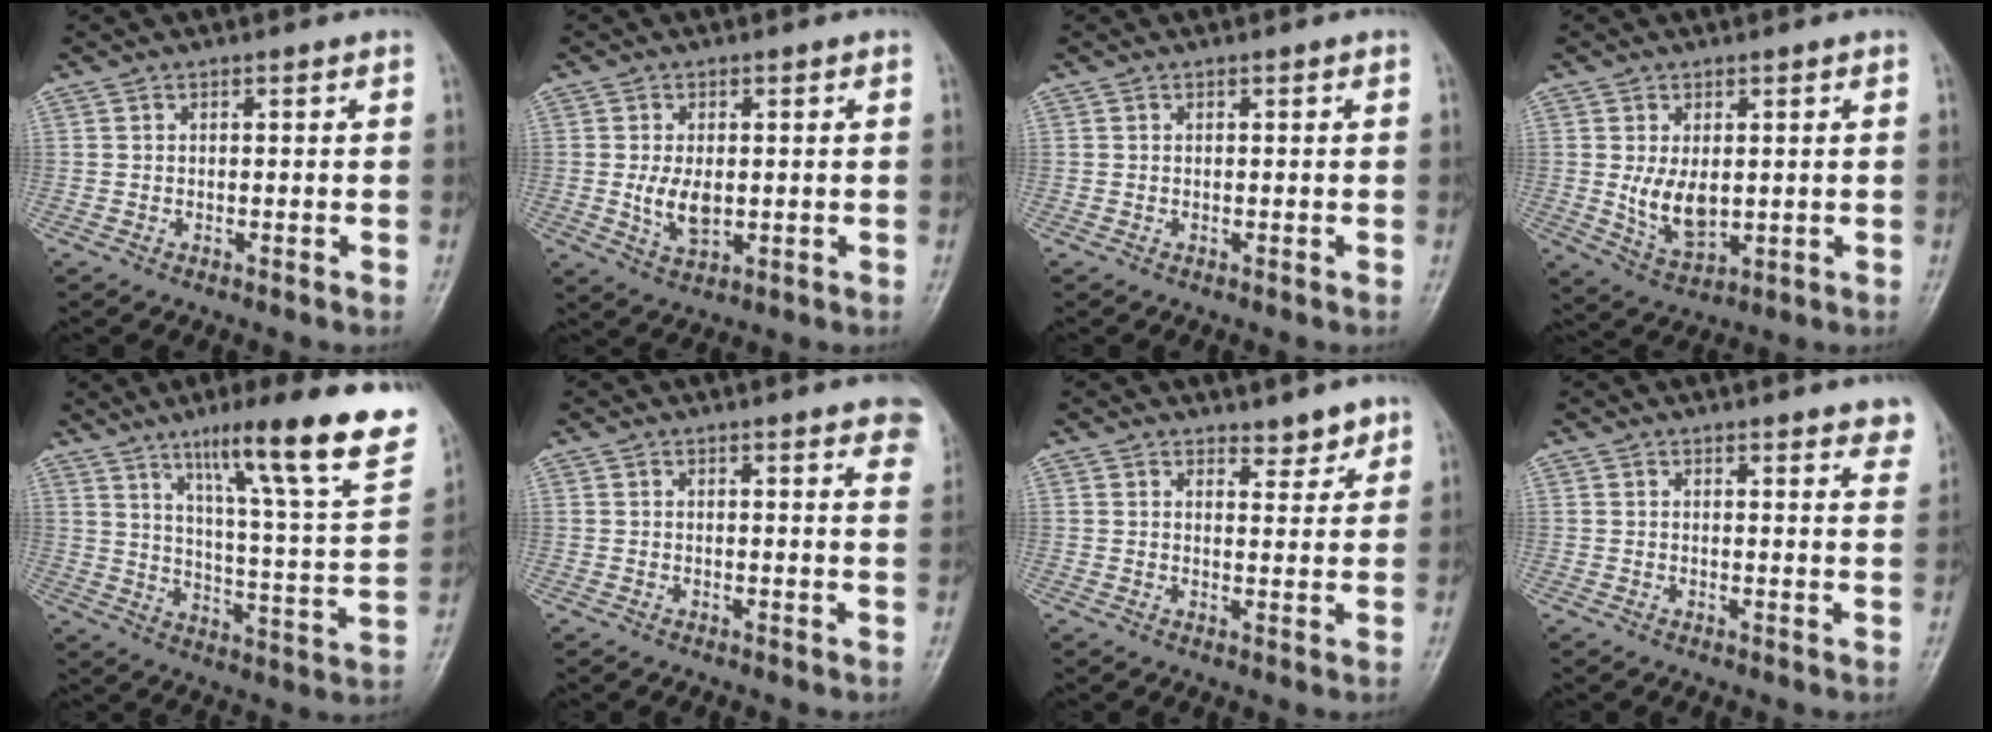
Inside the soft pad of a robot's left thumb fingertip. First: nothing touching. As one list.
[{"total": 5.4, "force": [-0.2, 3.0, 4.4], "torque": [-0.079, -0.010, 0.003]}, {"total": 0.0}, {"total": 7.0, "force": [0.4, 4.2, 5.6], "torque": [-0.089, -0.016, 0.022]}, {"total": 23.9, "force": [14.3, 3.1, 19.0], "torque": [-0.256, -0.051, 0.212]}, {"total": 7.7, "force": [5.3, 1.8, 5.3], "torque": [-0.042, -0.012, 0.050]}, {"total": 3.4, "force": [2.9, 1.5, 1.2], "torque": [0.004, -0.021, 0.042]}, {"total": 6.3, "force": [5.2, 1.6, 3.2], "torque": [-0.011, -0.019, 0.050]}]